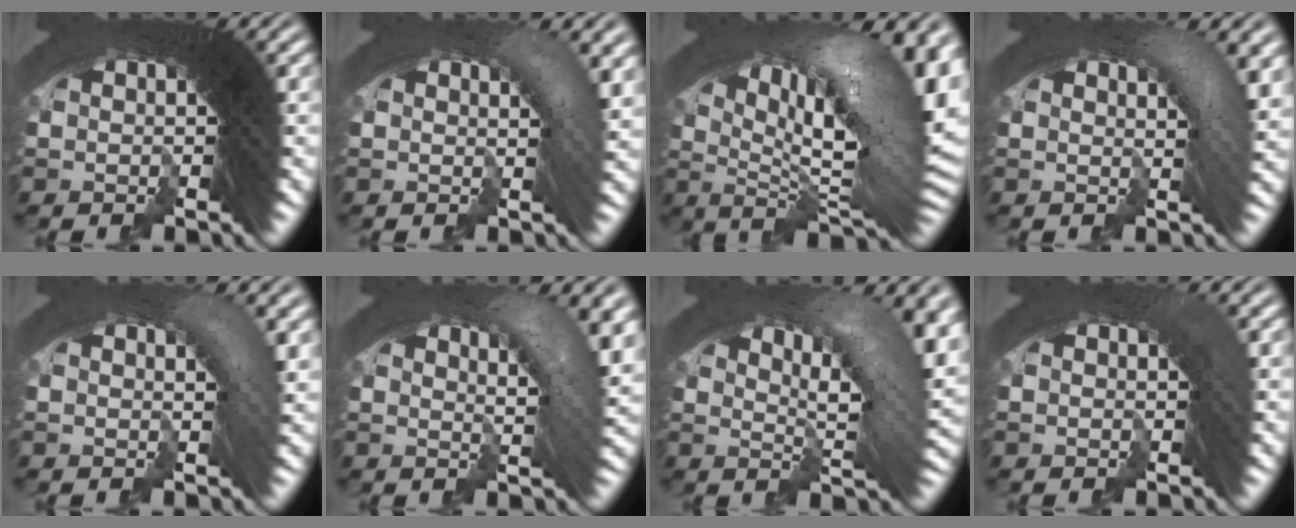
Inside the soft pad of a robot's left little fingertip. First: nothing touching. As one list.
[{"total": 3.7, "force": [0.8, 1.1, 3.4], "torque": [-0.036, 0.008, 0.004]}, {"total": 13.6, "force": [0.4, 5.9, 12.2], "torque": [-0.158, 0.008, -0.002]}, {"total": 4.3, "force": [0.9, 1.4, 4.0], "torque": [-0.049, 0.007, 0.007]}, {"total": 2.9, "force": [0.6, 0.7, 2.8], "torque": [-0.032, 0.007, 0.001]}, {"total": 6.3, "force": [1.4, 2.1, 5.7], "torque": [-0.071, 0.011, 0.013]}, {"total": 9.7, "force": [1.9, 3.9, 8.7], "torque": [-0.114, 0.016, 0.016]}, {"total": 1.4, "force": [0.3, 0.4, 1.3], "torque": [-0.012, 0.007, 0.000]}]